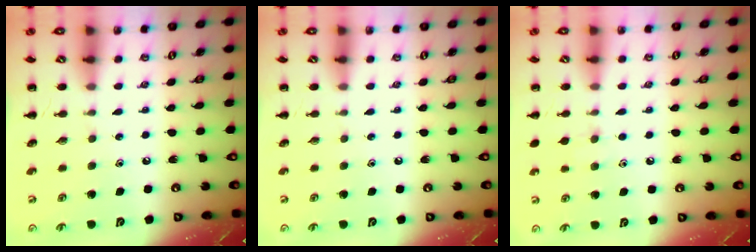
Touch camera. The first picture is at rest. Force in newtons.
{"total": 0.0}
{"total": 5.5, "press": 5.1, "slide": 2.0}